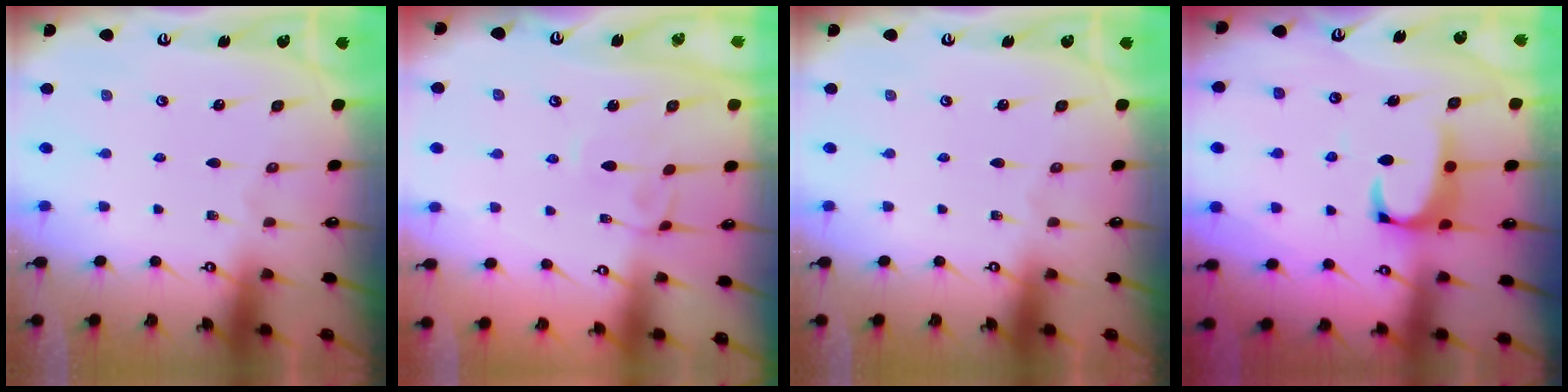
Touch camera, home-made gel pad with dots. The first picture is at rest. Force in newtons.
{"total": 3.5, "press": 3.5, "slide": 0.1}
{"total": 0.0}
{"total": 2.1, "press": 1.8, "slide": 0.9}